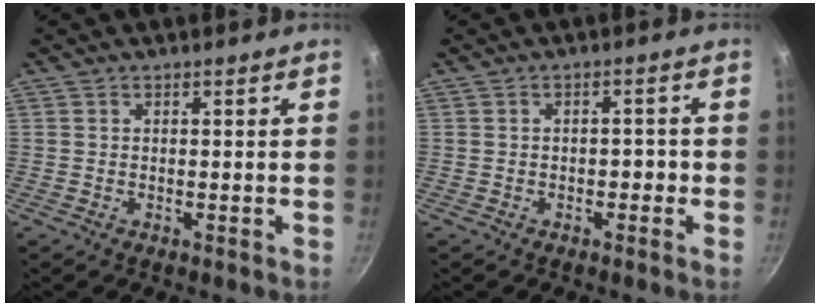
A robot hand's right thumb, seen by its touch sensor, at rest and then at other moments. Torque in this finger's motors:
{"motor_torque": [-0.13, -0.04, -0.28, 0.05, -0.02]}